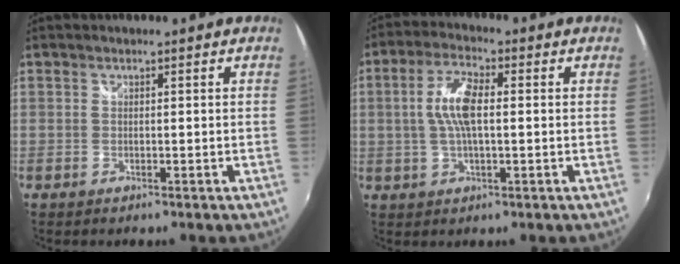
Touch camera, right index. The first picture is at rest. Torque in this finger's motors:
{"motor_torque": [0.27, -0.06, 0.28, 0.13]}